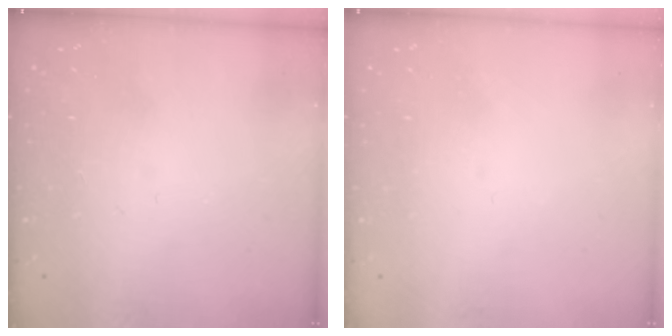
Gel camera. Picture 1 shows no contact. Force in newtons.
{"total": 1.6, "press": 1.6, "slide": 0.2}